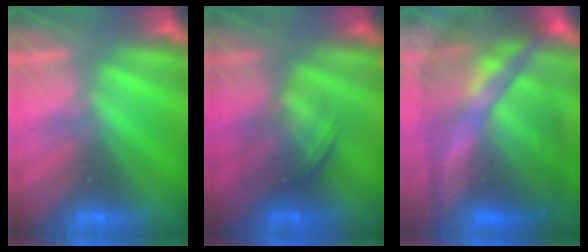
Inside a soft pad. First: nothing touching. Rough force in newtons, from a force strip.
{"total": 1.8}
{"total": 11.0}